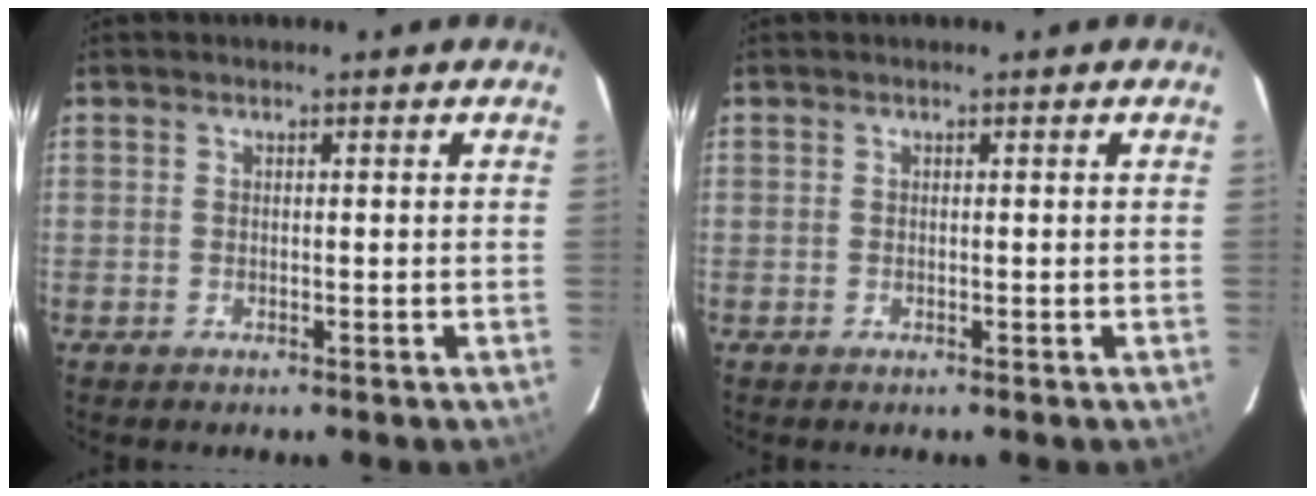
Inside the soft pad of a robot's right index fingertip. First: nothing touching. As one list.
[{"total": 0.0}]